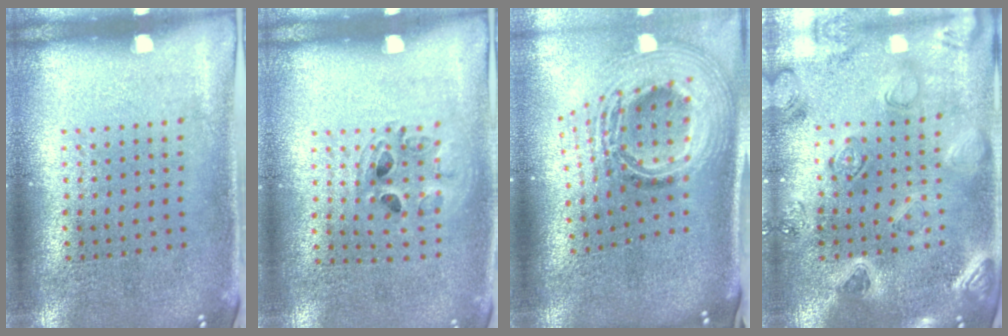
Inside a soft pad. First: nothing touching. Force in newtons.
{"total": 1.0, "press": 1.0, "slide": 0.1}
{"total": 3.0, "press": 2.0, "slide": 2.2}
{"total": 2.1, "press": 2.1, "slide": 0.2}